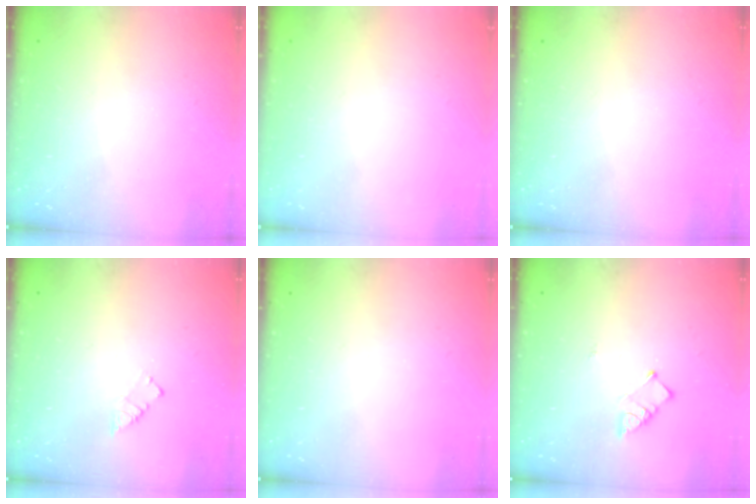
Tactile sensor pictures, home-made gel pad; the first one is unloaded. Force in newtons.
{"total": 1.5, "press": 1.5, "slide": 0.1}
{"total": 0.0}
{"total": 2.6, "press": 2.6, "slide": 0.3}
{"total": 0.0}
{"total": 3.7, "press": 3.7, "slide": 0.4}